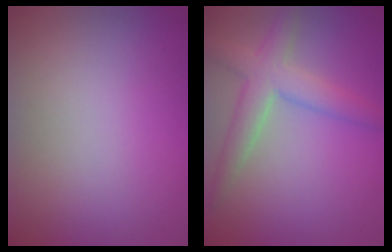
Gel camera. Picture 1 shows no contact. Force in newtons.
{"total": 4.1, "press": 4.1, "slide": 0.2}